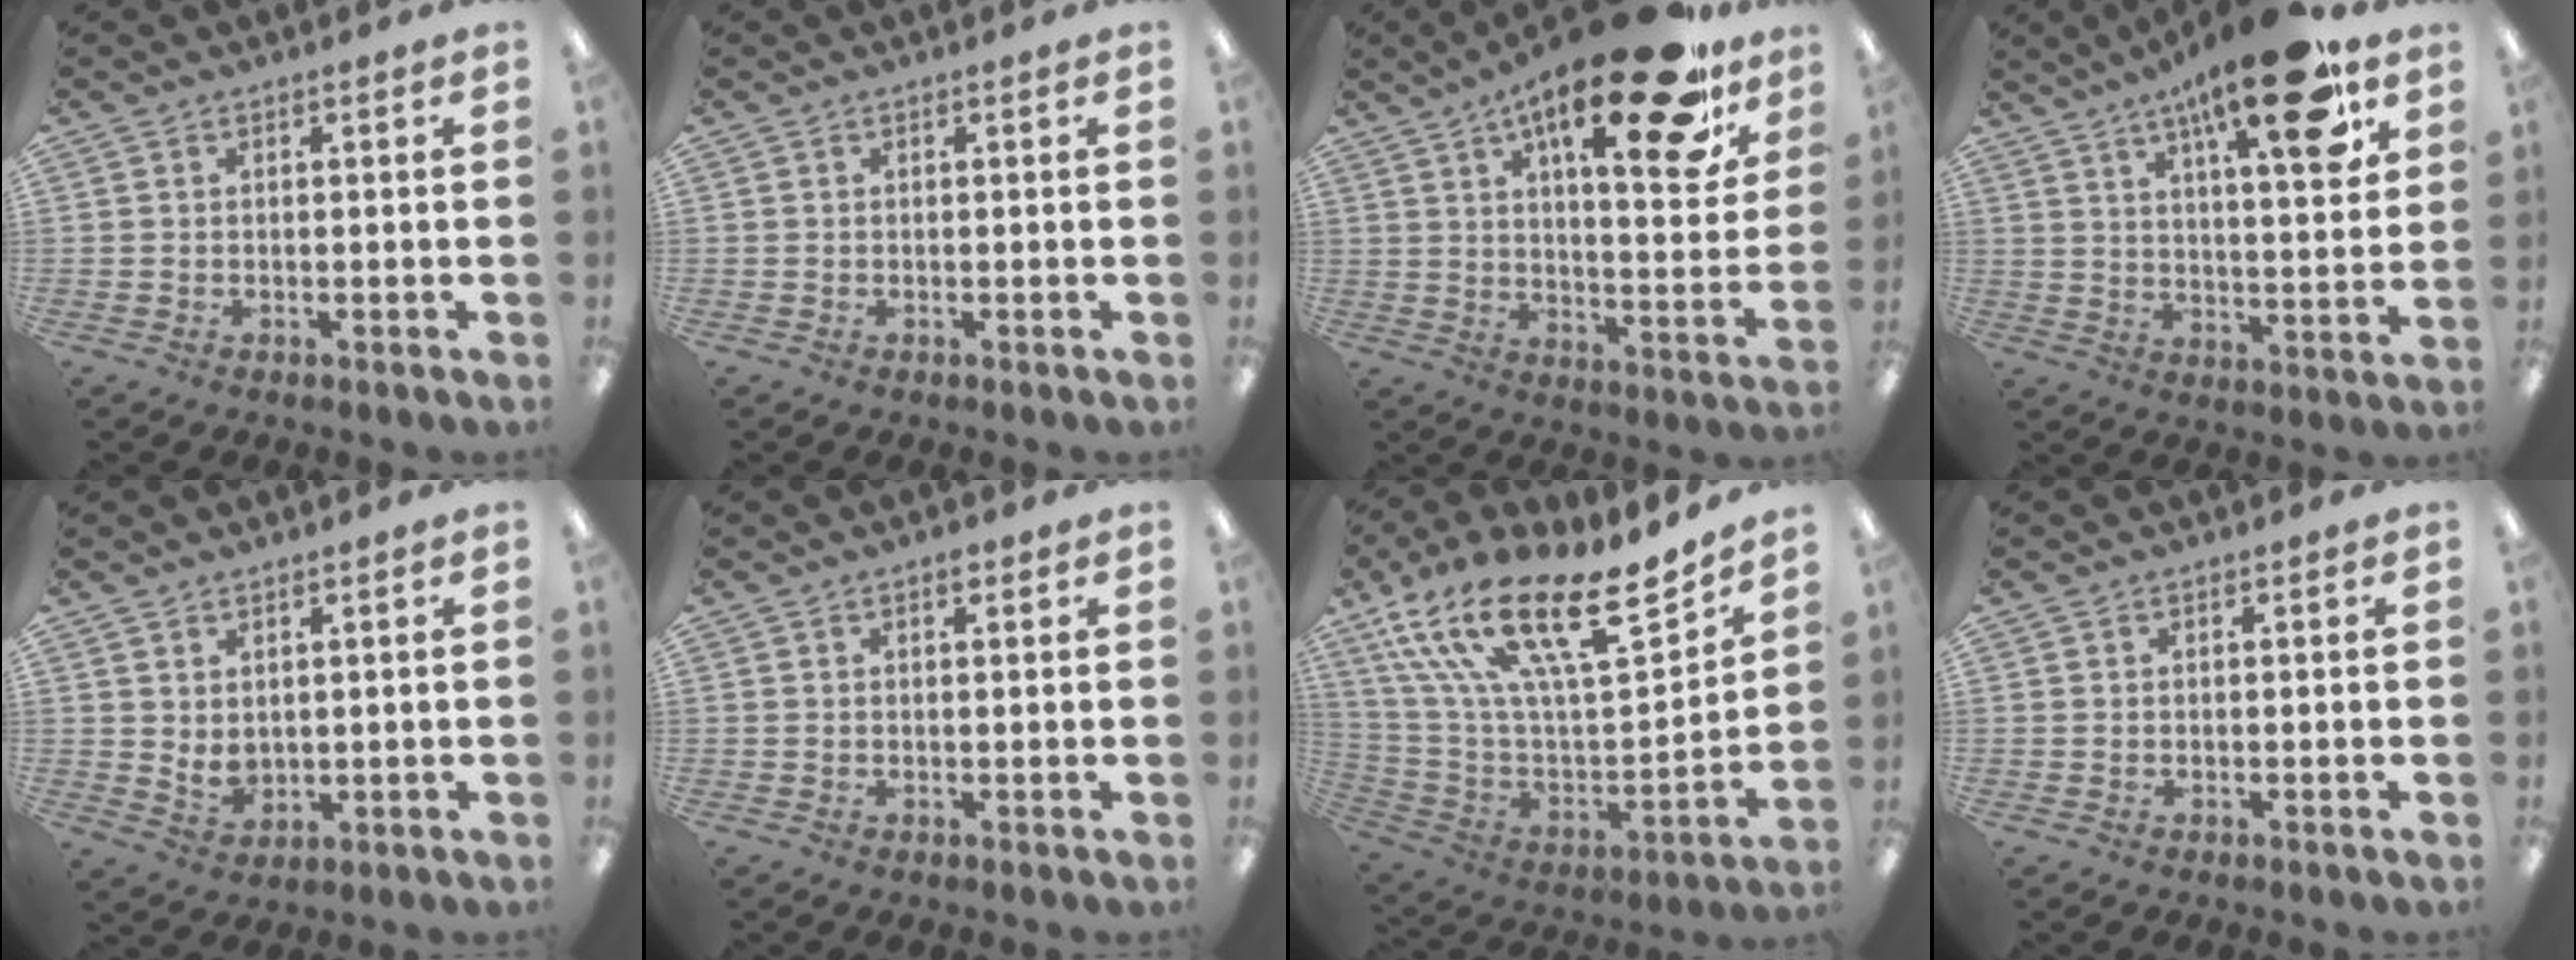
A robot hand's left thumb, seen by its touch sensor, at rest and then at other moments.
{"total": 0.0}
{"total": 24.4, "force": [15.3, 7.4, 17.5], "torque": [-0.255, -0.089, 0.240]}
{"total": 19.0, "force": [11.7, 5.2, 14.0], "torque": [-0.202, -0.058, 0.175]}
{"total": 3.6, "force": [2.3, 2.3, 1.6], "torque": [-0.019, -0.019, 0.042]}
{"total": 1.5, "force": [1.1, 0.6, 0.9], "torque": [-0.004, -0.006, 0.015]}
{"total": 25.0, "force": [15.9, 8.8, 17.2], "torque": [-0.312, -0.096, 0.273]}
{"total": 0.0}